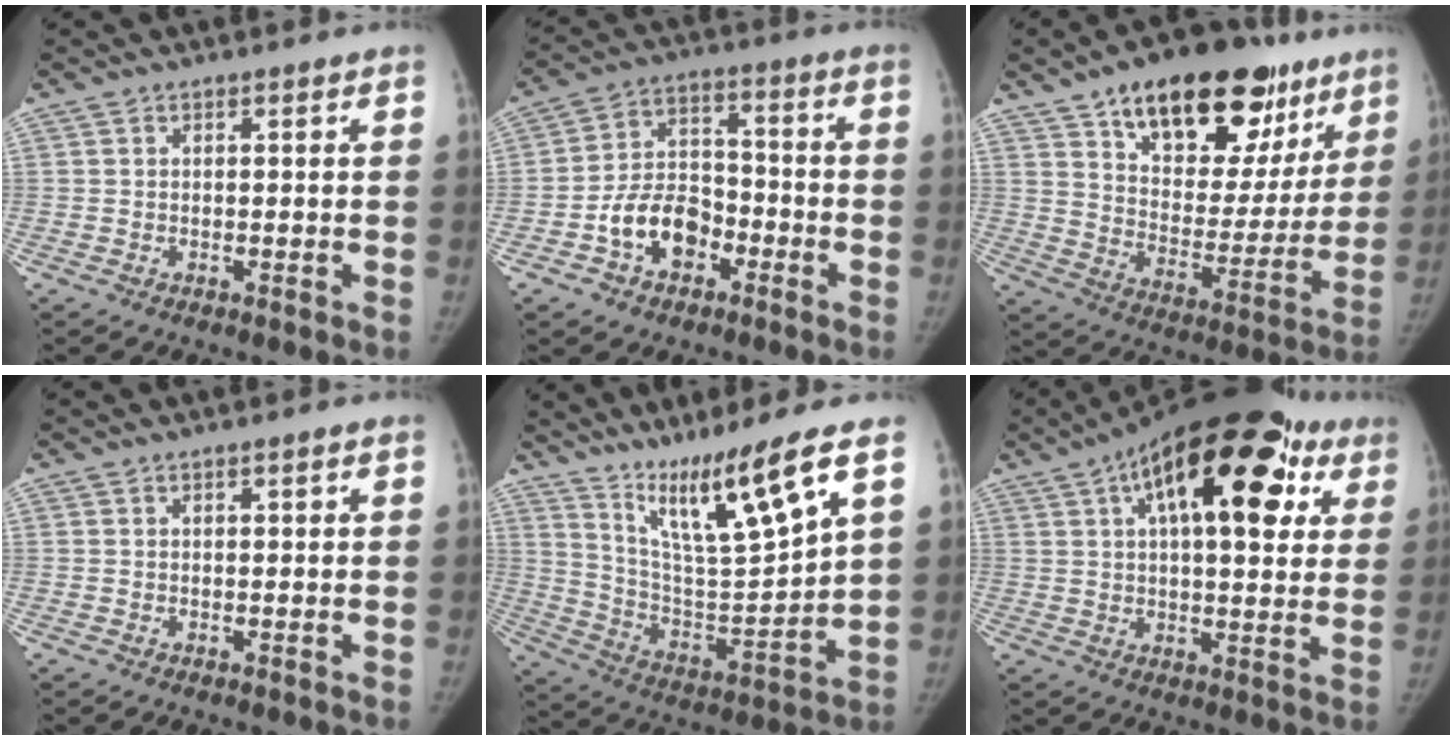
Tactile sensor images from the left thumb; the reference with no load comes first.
{"total": 11.2, "force": [-4.8, 7.8, 6.4], "torque": [-0.083, 0.042, -0.086]}
{"total": 28.0, "force": [16.3, 14.4, 17.6], "torque": [-0.210, -0.031, 0.249]}
{"total": 0.7, "force": [0.2, 0.3, 0.7], "torque": [-0.007, 0.001, 0.005]}
{"total": 16.5, "force": [10.5, 0.8, 12.8], "torque": [-0.208, -0.067, 0.201]}
{"total": 26.7, "force": [11.2, 12.2, 20.9], "torque": [-0.287, 0.023, 0.160]}